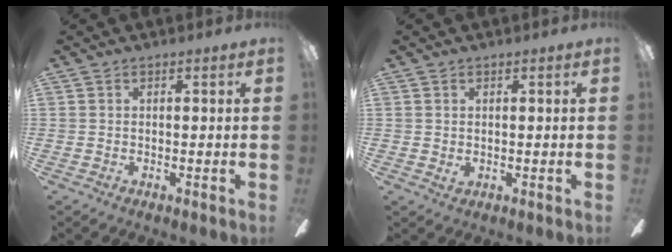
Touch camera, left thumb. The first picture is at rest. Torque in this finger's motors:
{"motor_torque": [0.05, 0.32, -0.22, -0.12, 0.00]}